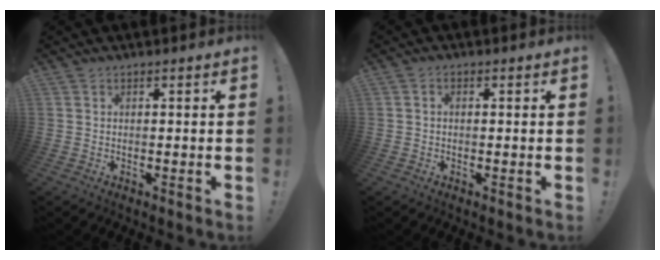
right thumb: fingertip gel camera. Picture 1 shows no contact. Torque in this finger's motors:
{"motor_torque": [0.06, -0.18, 0.11, 0.08, -0.03]}